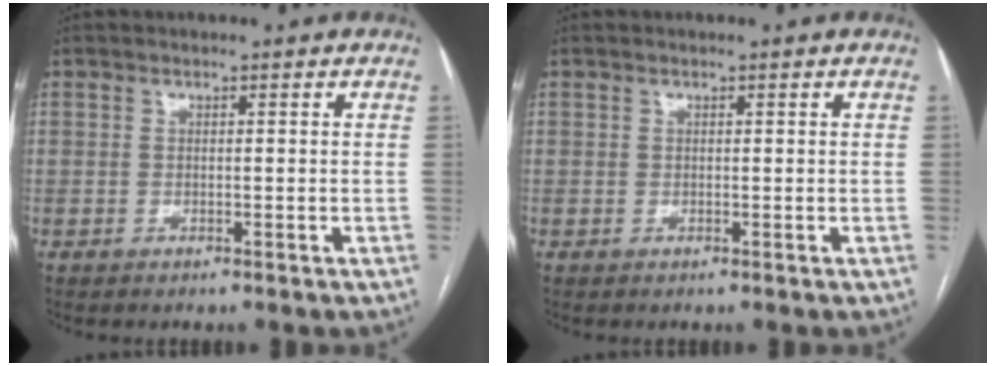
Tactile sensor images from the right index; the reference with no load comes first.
{"total": 0.0}